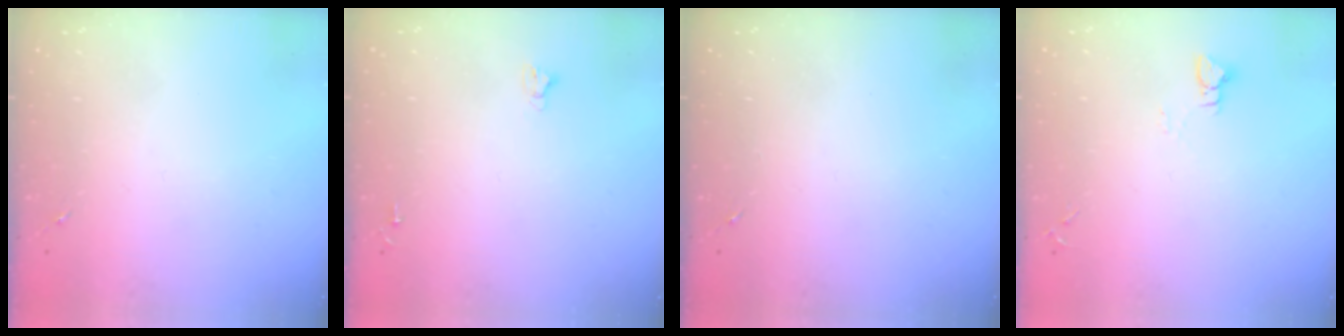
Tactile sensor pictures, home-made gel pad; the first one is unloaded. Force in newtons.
{"total": 2.4, "press": 2.4, "slide": 0.2}
{"total": 0.0}
{"total": 2.9, "press": 2.9, "slide": 0.3}